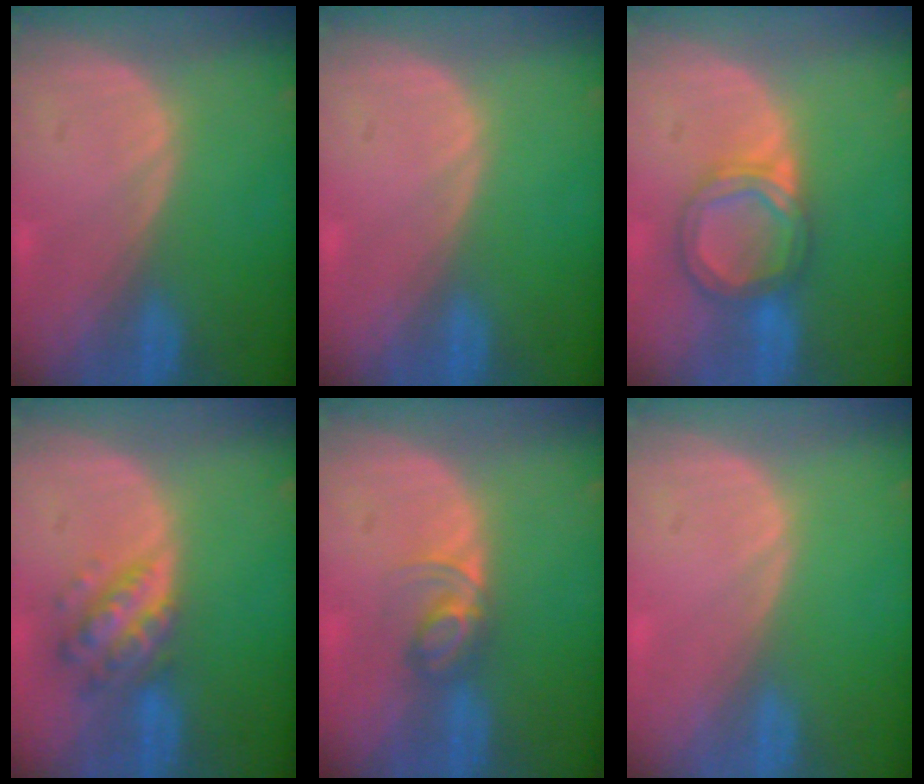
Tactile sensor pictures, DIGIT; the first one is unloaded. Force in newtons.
{"total": 0.0}
{"total": 6.3, "press": 5.8, "slide": 2.3}
{"total": 6.4, "press": 5.7, "slide": 2.8}
{"total": 3.9, "press": 3.8, "slide": 0.5}
{"total": 0.0}